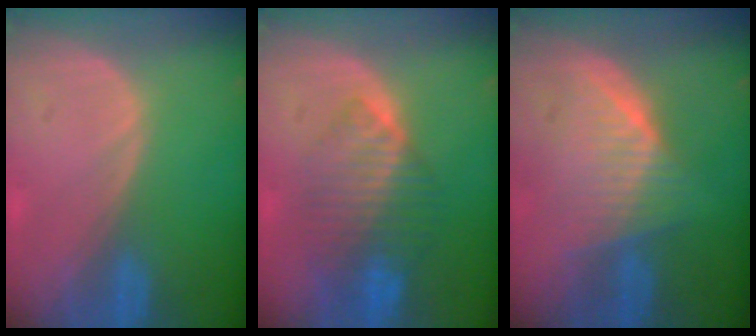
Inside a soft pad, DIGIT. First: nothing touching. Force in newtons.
{"total": 7.9, "press": 7.3, "slide": 2.9}
{"total": 6.3, "press": 6.1, "slide": 1.6}